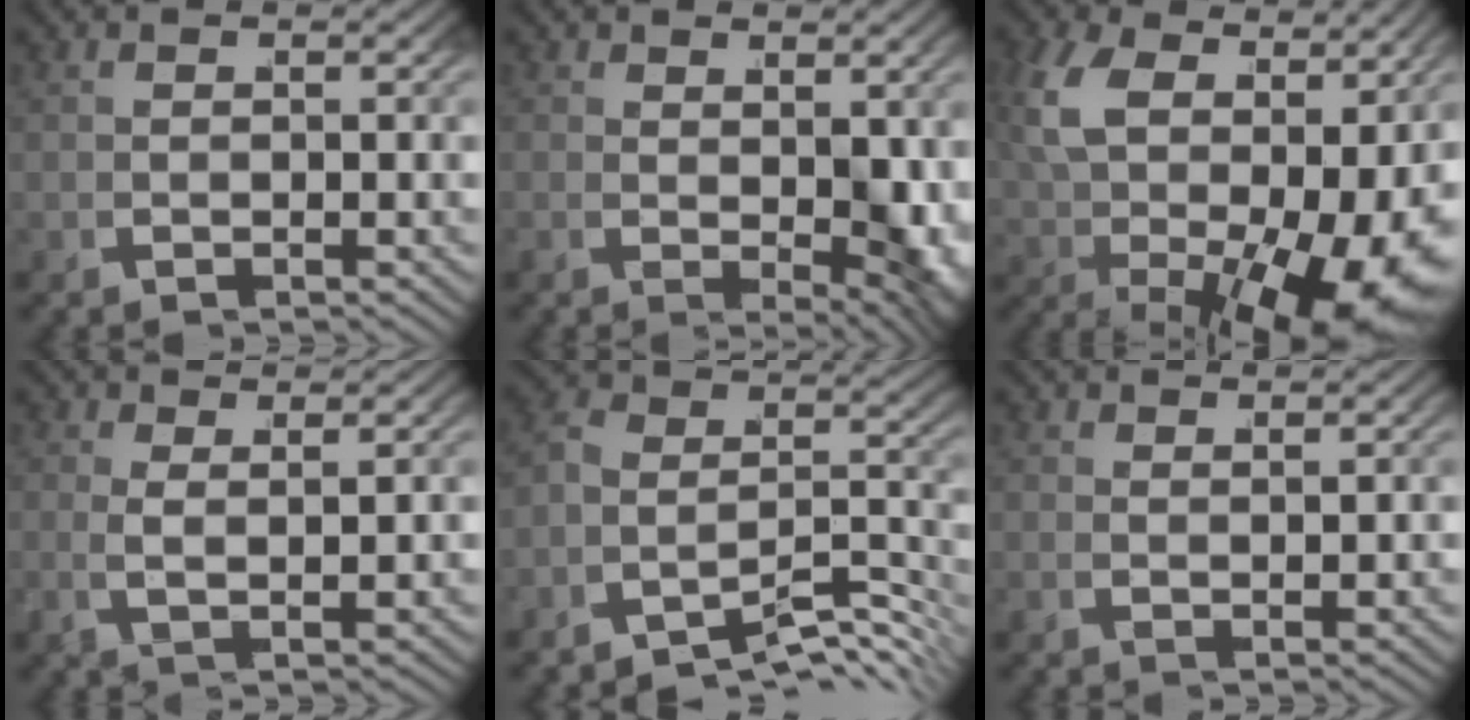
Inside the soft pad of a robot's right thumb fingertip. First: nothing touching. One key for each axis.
{"total": 4.3, "fx": -0.2, "fy": 2.0, "fz": 3.8, "tx": -0.051, "ty": -0.024, "tz": 0.015}
{"total": 13.5, "fx": 0.1, "fy": 8.4, "fz": 10.6, "tx": -0.204, "ty": -0.036, "tz": 0.027}
{"total": 1.4, "fx": 0.9, "fy": -0.5, "fz": 1.0, "tx": -0.022, "ty": 0.007, "tz": 0.019}
{"total": 6.7, "fx": -5.4, "fy": 2.8, "fz": 3.0, "tx": -0.052, "ty": -0.018, "tz": -0.078}
{"total": 0.8, "fx": 0.6, "fy": -0.5, "fz": -0.1, "tx": 0.007, "ty": 0.008, "tz": 0.011}